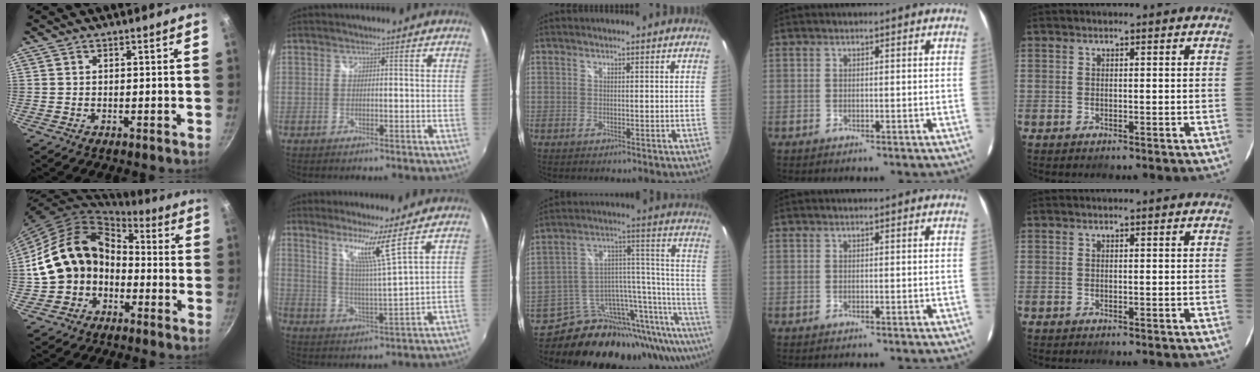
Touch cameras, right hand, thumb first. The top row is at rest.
{"thumb": {"total": 15.4, "force": [-2.5, 12.6, 8.4], "torque": [-0.126, 0.061, -0.047]}, "index": {"total": 8.1, "force": [5.4, -2.0, 5.6], "torque": [-0.090, -0.012, 0.100]}, "middle": {"total": 26.9, "force": [-21.9, 9.0, 12.7], "torque": [-0.134, 0.024, -0.328]}}